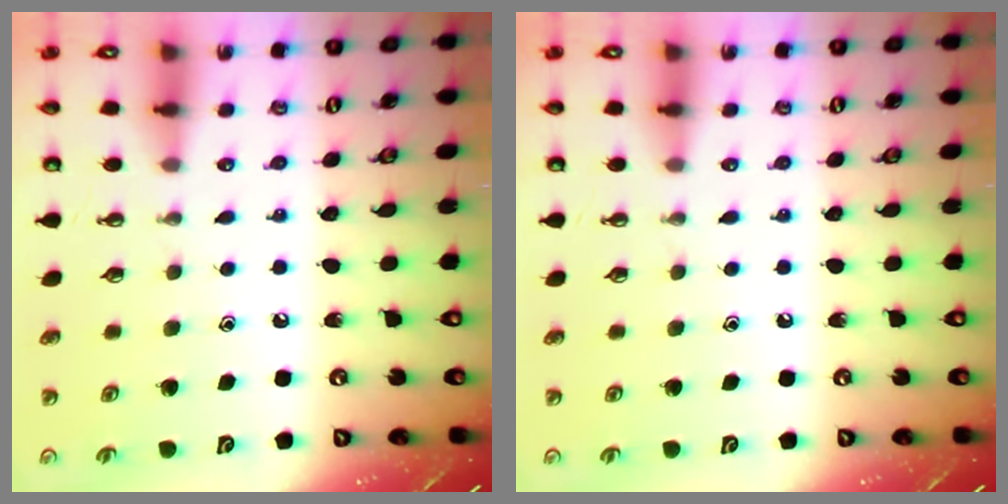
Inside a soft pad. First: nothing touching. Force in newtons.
{"total": 0.0}